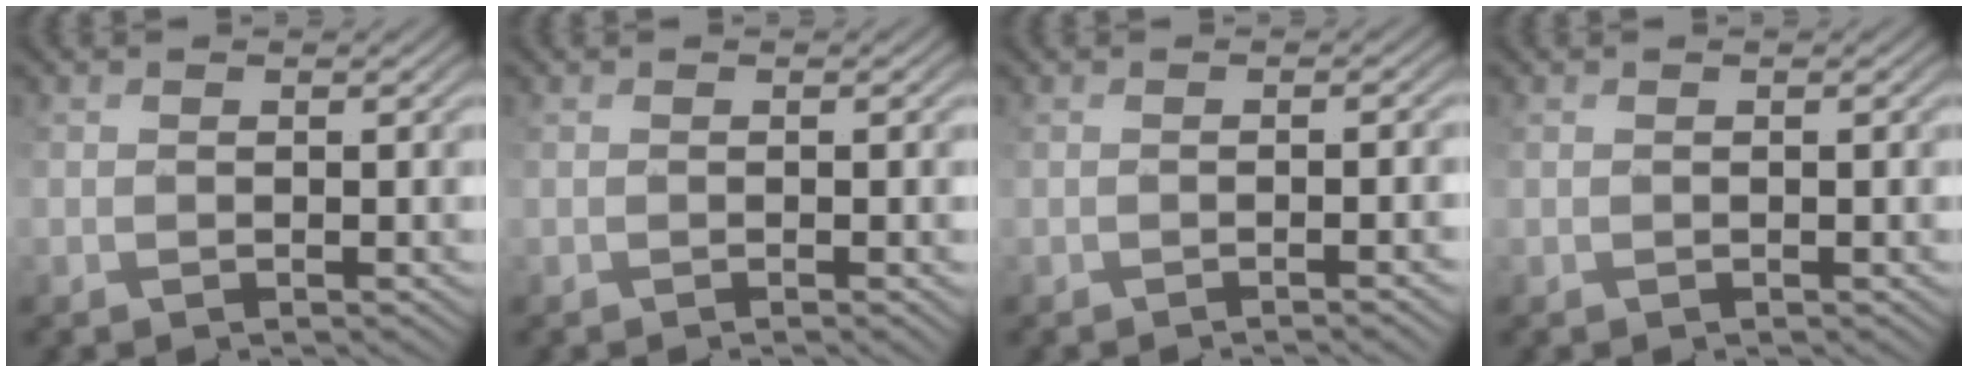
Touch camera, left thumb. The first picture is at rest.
{"total": 1.2, "force": [-0.3, 0.1, 1.2], "torque": [-0.017, -0.003, 0.007]}
{"total": 4.6, "force": [-1.7, 1.3, 4.1], "torque": [-0.028, 0.008, -0.001]}
{"total": 0.0}